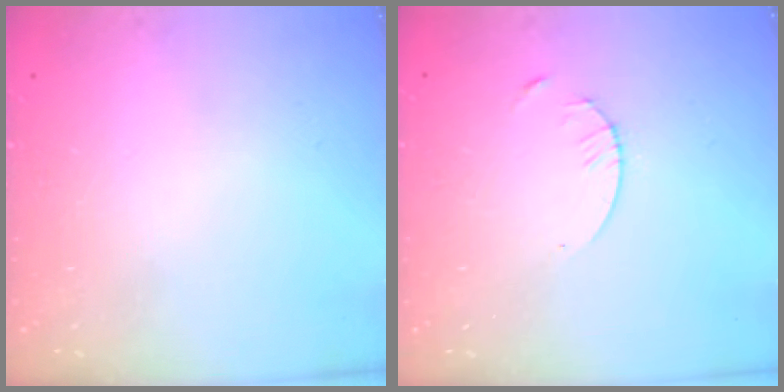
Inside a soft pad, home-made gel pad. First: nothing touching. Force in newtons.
{"total": 1.3, "press": 1.3, "slide": 0.2}